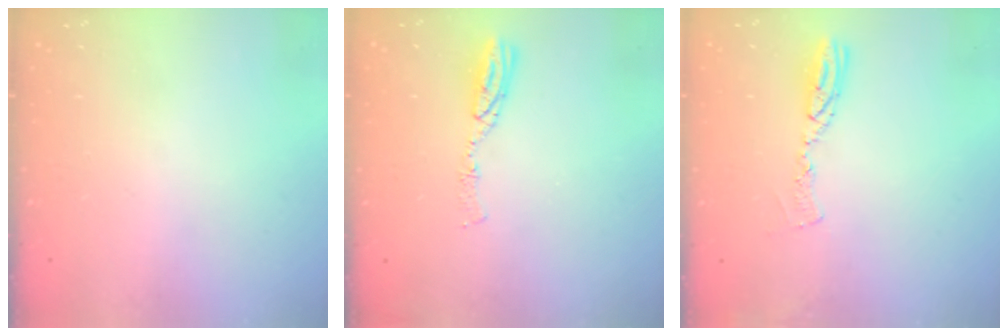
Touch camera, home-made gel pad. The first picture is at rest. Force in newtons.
{"total": 5.4, "press": 5.4, "slide": 0.5}
{"total": 7.2, "press": 7.1, "slide": 0.6}